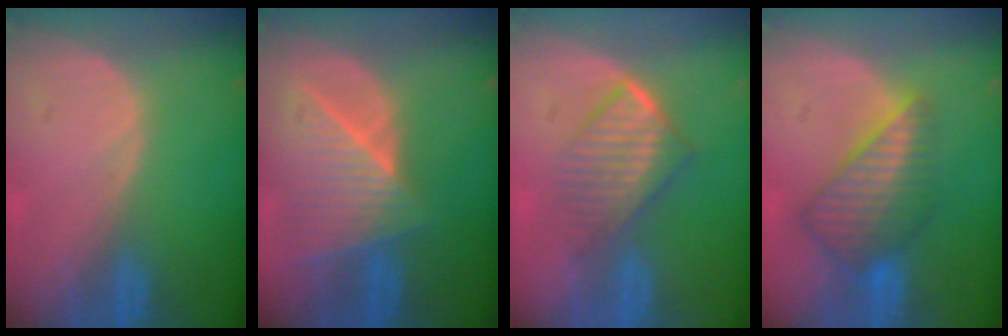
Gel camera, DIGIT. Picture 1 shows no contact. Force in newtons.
{"total": 8.6, "press": 7.7, "slide": 3.8}
{"total": 6.8, "press": 5.9, "slide": 3.4}
{"total": 7.8, "press": 7.1, "slide": 3.4}